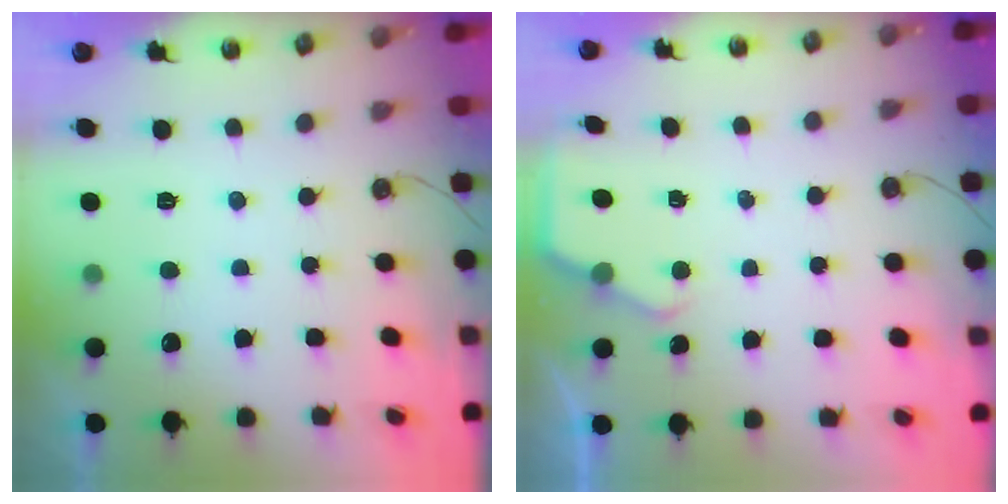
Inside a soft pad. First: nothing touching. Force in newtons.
{"total": 2.9, "press": 2.8, "slide": 0.4}